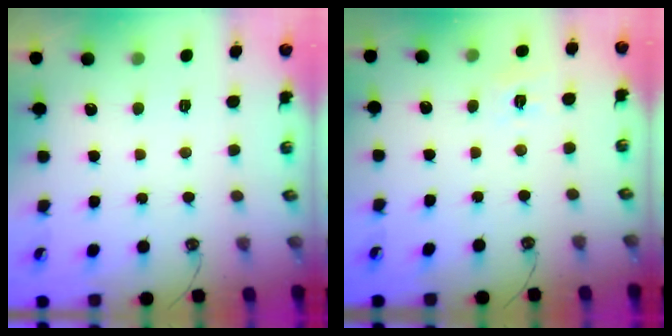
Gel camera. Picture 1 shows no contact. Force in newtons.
{"total": 5.6, "press": 5.6, "slide": 0.3}